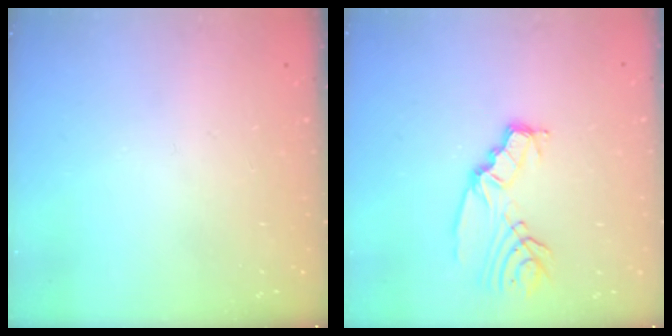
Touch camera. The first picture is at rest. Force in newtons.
{"total": 8.6, "press": 8.5, "slide": 0.5}